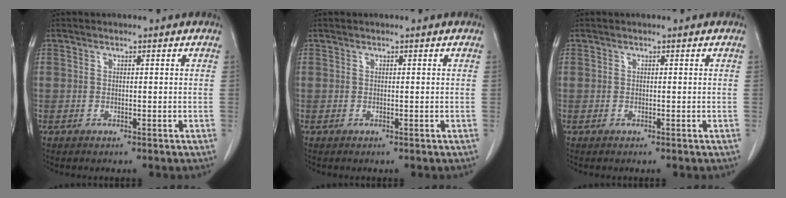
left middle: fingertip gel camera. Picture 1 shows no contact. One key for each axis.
{"total": 0.0}
{"total": 0.0}